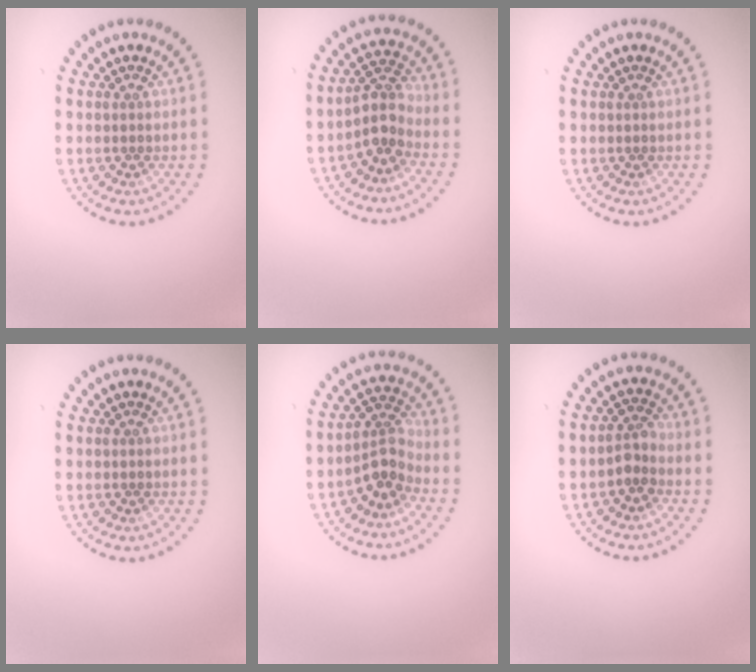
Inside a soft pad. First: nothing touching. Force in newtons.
{"total": 2.9, "press": 2.3, "slide": 1.7}
{"total": 0.0}
{"total": 0.0}
{"total": 2.9, "press": 2.2, "slide": 1.9}
{"total": 1.8, "press": 1.4, "slide": 1.1}